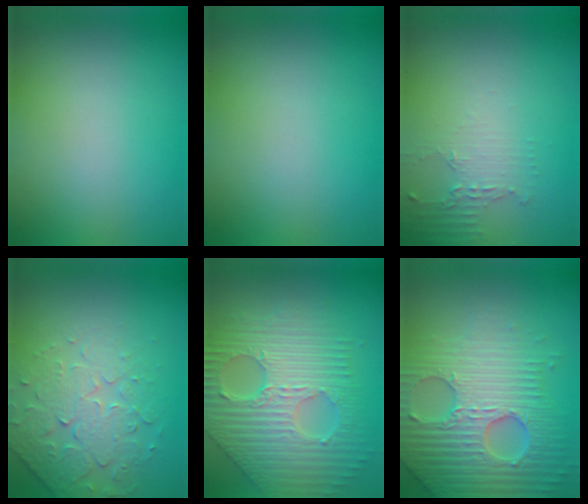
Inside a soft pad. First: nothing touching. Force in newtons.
{"total": 0.0}
{"total": 2.0, "press": 1.5, "slide": 1.3}
{"total": 4.6, "press": 3.8, "slide": 2.5}
{"total": 10.0, "press": 6.9, "slide": 7.2}
{"total": 7.2, "press": 7.0, "slide": 1.7}